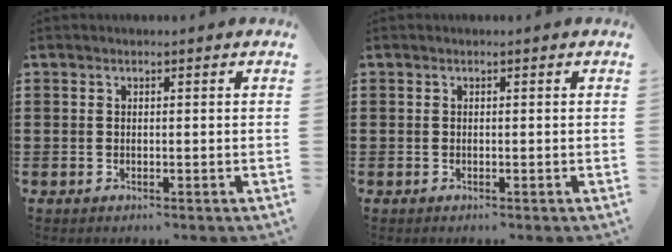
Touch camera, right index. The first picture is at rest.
{"total": 0.0}